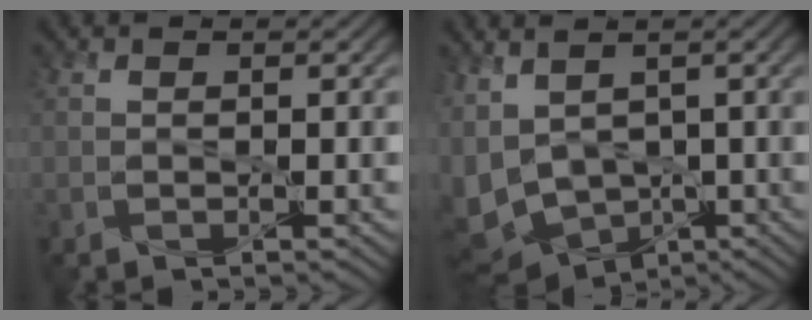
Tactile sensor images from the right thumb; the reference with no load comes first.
{"total": 9.5, "force": [-0.4, 6.8, 6.6], "torque": [-0.181, -0.024, 0.018]}